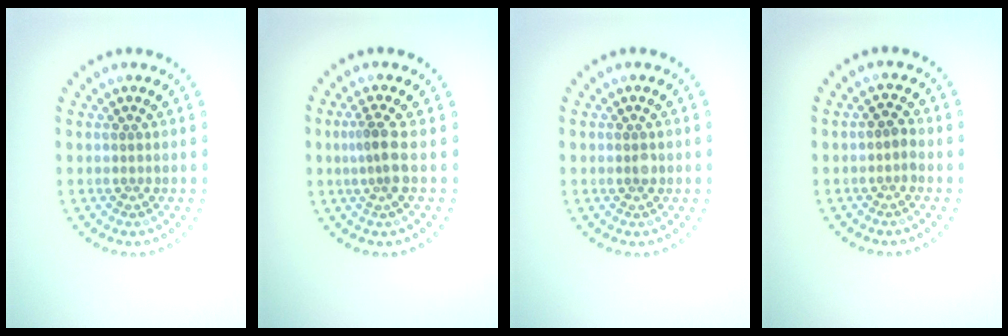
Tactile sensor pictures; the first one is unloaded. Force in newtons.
{"total": 2.4, "press": 1.9, "slide": 1.5}
{"total": 0.9, "press": 0.9, "slide": 0.0}
{"total": 1.0, "press": 0.9, "slide": 0.4}